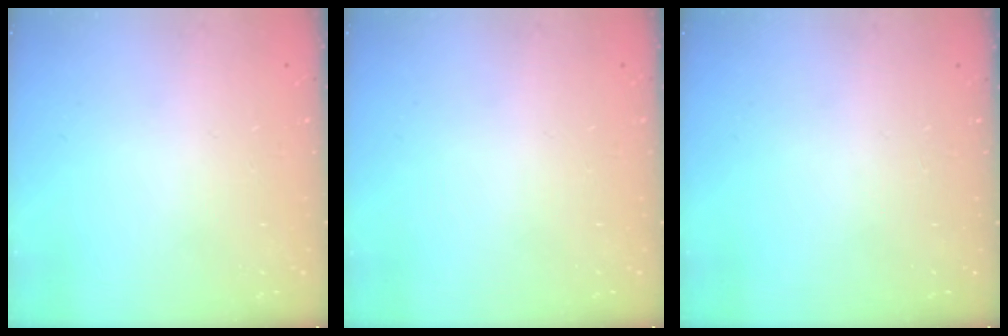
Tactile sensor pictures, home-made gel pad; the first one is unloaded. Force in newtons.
{"total": 0.0}
{"total": 0.0}